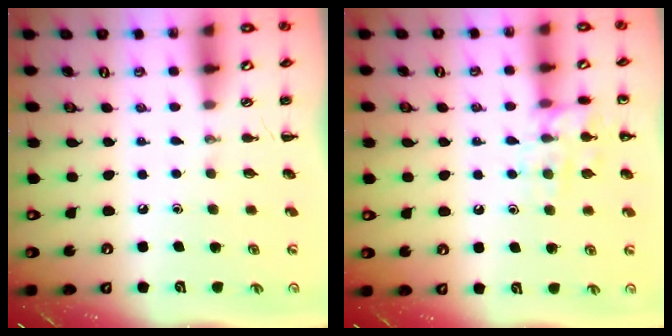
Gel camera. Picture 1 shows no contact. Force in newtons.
{"total": 11.9, "press": 11.8, "slide": 0.9}